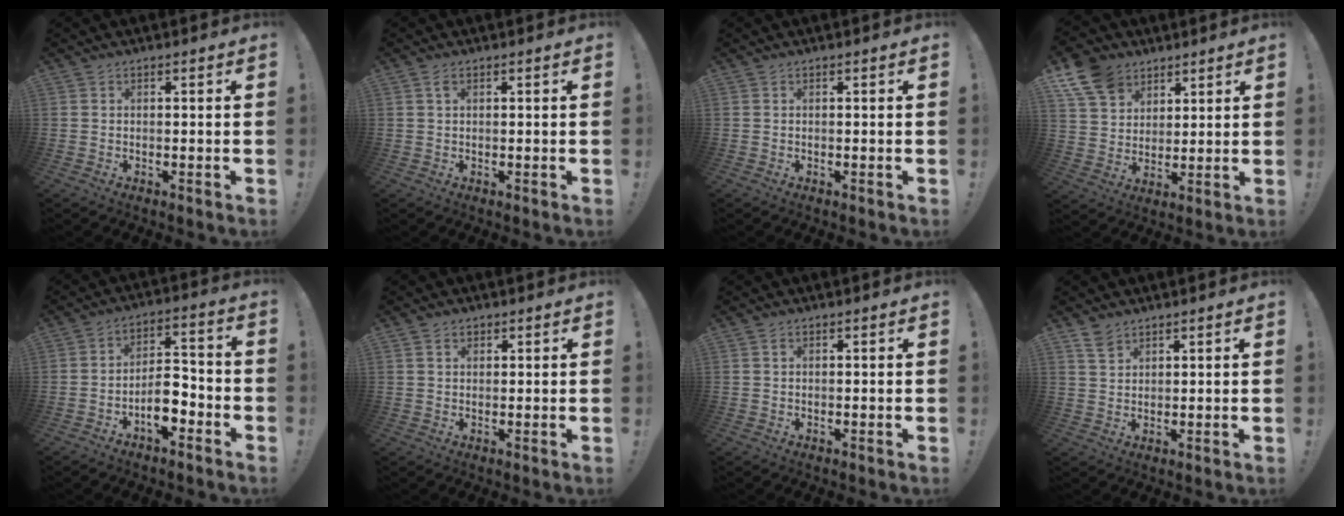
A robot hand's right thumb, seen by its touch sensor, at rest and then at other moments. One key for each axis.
{"total": 1.4, "fx": 0.6, "fy": 0.7, "fz": 1.1, "tx": -0.019, "ty": 0.001, "tz": 0.009}
{"total": 0.0}
{"total": 12.5, "fx": 7.5, "fy": 8.9, "fz": 4.5, "tx": -0.083, "ty": -0.041, "tz": 0.150}
{"total": 8.9, "fx": -4.9, "fy": 4.0, "fz": 6.3, "tx": -0.110, "ty": 0.022, "tz": -0.085}
{"total": 2.2, "fx": 1.1, "fy": 1.7, "fz": 1.0, "tx": -0.004, "ty": -0.004, "tz": 0.019}
{"total": 0.8, "fx": 0.4, "fy": 0.5, "fz": 0.6, "tx": -0.008, "ty": 0.000, "tz": 0.006}
{"total": 4.1, "fx": 3.2, "fy": 2.0, "fz": 1.7, "tx": -0.033, "ty": -0.014, "tz": 0.061}